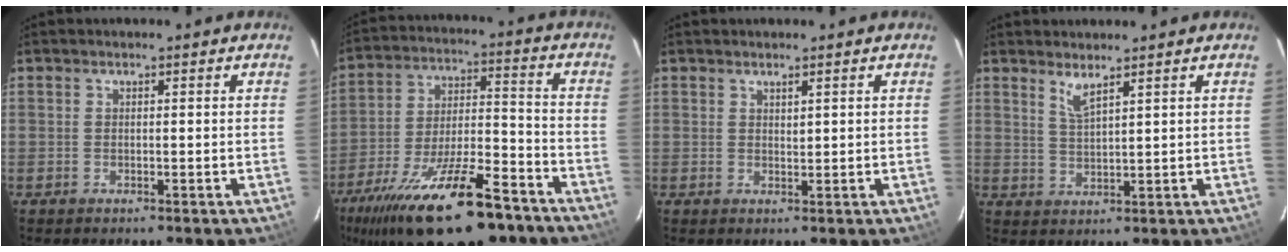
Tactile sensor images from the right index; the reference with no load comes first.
{"total": 24.3, "force": [-17.1, 7.4, 15.6], "torque": [-0.287, -0.031, -0.266]}
{"total": 0.9, "force": [0.7, 0.3, 0.6], "torque": [-0.009, 0.002, 0.013]}
{"total": 3.1, "force": [2.4, 0.2, 1.9], "torque": [-0.039, -0.003, 0.045]}